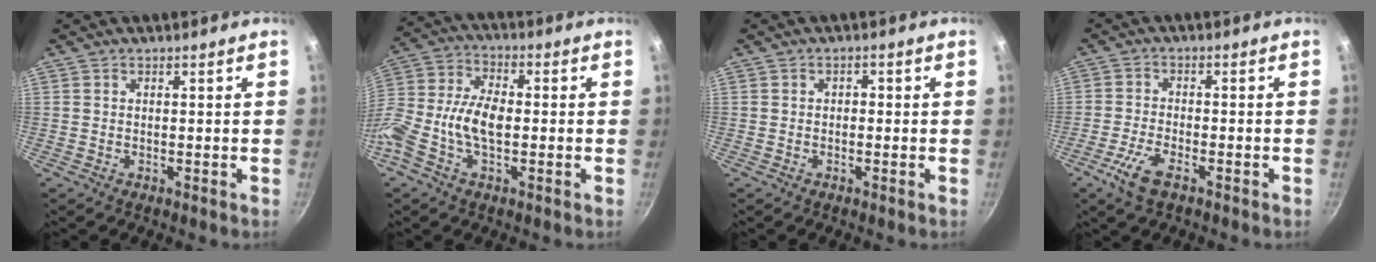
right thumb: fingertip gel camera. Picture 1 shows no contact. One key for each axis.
{"total": 11.7, "fx": -1.6, "fy": 6.5, "fz": 9.6, "tx": -0.204, "ty": 0.027, "tz": -0.048}
{"total": 1.2, "fx": -0.2, "fy": 0.9, "fz": 0.7, "tx": -0.009, "ty": 0.006, "tz": -0.005}
{"total": 6.1, "fx": -3.5, "fy": 2.2, "fz": 4.6, "tx": -0.102, "ty": 0.014, "tz": -0.072}